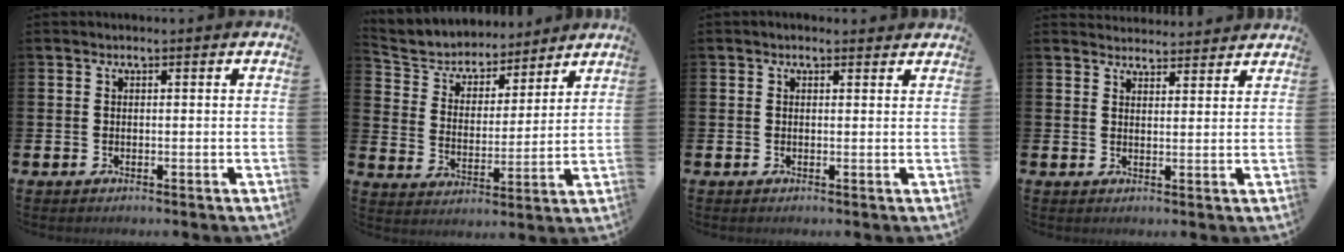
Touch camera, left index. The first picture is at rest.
{"total": 5.6, "force": [5.2, 2.2, 0.2], "torque": [-0.042, -0.039, 0.086]}
{"total": 0.8, "force": [0.7, 0.3, 0.2], "torque": [-0.003, 0.004, 0.012]}
{"total": 3.3, "force": [3.2, 0.5, -0.3], "torque": [0.001, -0.018, 0.059]}